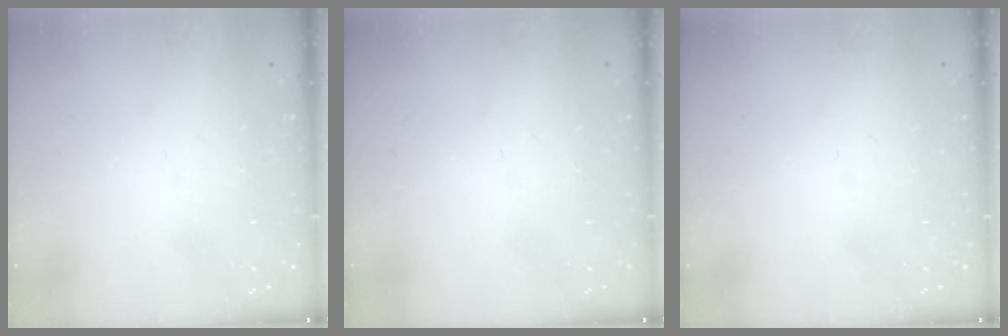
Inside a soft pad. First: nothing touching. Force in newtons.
{"total": 0.0}
{"total": 0.0}